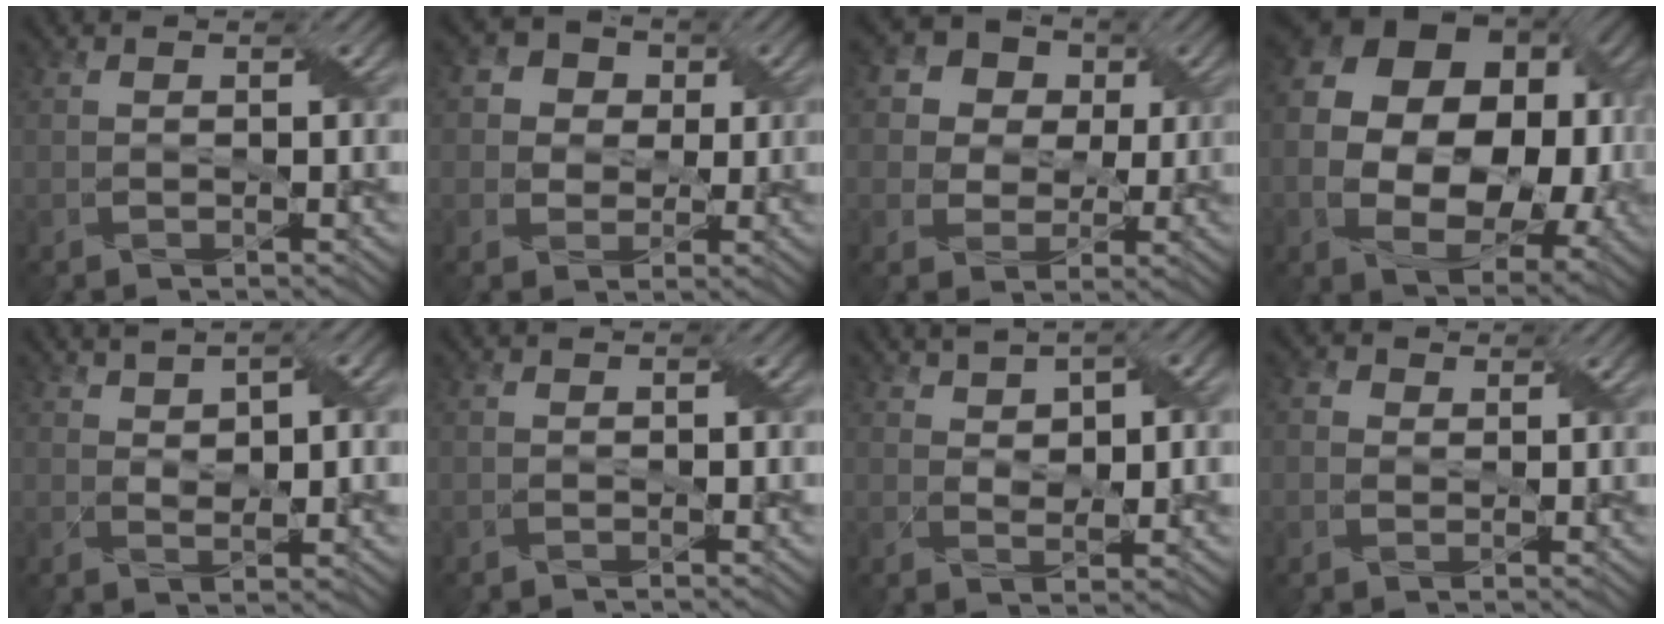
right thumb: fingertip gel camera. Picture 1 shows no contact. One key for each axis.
{"total": 5.4, "fx": 1.5, "fy": 4.8, "fz": 1.9, "tx": -0.057, "ty": 0.016, "tz": 0.016}
{"total": 11.1, "fx": 4.7, "fy": 9.0, "fz": 4.5, "tx": -0.148, "ty": 0.035, "tz": 0.089}
{"total": 17.5, "fx": 0.3, "fy": 12.1, "fz": 12.6, "tx": -0.237, "ty": -0.016, "tz": 0.018}
{"total": 7.1, "fx": 2.5, "fy": 3.2, "fz": 5.9, "tx": -0.100, "ty": 0.011, "tz": 0.041}
{"total": 0.6, "fx": -0.4, "fy": 0.2, "fz": 0.5, "tx": -0.008, "ty": 0.000, "tz": -0.006}
{"total": 7.9, "fx": 3.0, "fy": 3.6, "fz": 6.4, "tx": -0.114, "ty": 0.011, "tz": 0.049}
{"total": 1.7, "fx": 0.4, "fy": 1.5, "fz": 0.6, "tx": -0.018, "ty": 0.004, "tz": 0.002}